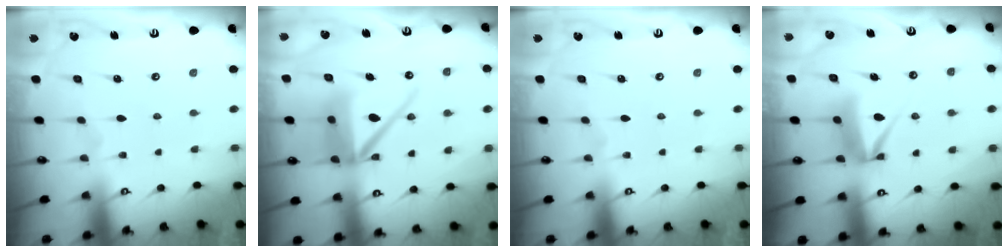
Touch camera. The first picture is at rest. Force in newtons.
{"total": 15.2, "press": 15.1, "slide": 2.1}
{"total": 0.0}
{"total": 7.8, "press": 7.7, "slide": 0.8}